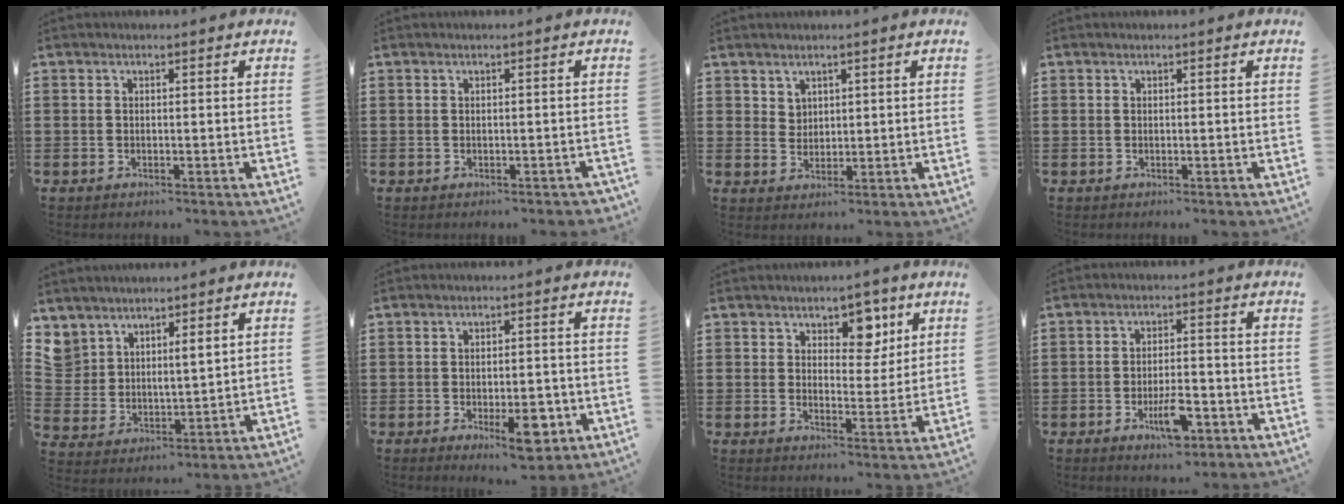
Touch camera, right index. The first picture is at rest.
{"total": 0.0}
{"total": 2.5, "force": [1.8, 1.7, 0.4], "torque": [-0.014, 0.004, 0.036]}
{"total": 0.0}
{"total": 4.8, "force": [4.2, 2.2, -0.2], "torque": [-0.024, -0.019, 0.082]}
{"total": 5.8, "force": [-2.3, 2.2, 4.9], "torque": [-0.072, -0.004, -0.037]}
{"total": 5.7, "force": [3.8, 3.7, 2.3], "torque": [-0.041, -0.003, 0.063]}
{"total": 5.9, "force": [-2.8, 2.1, 4.8], "torque": [-0.088, 0.003, -0.049]}